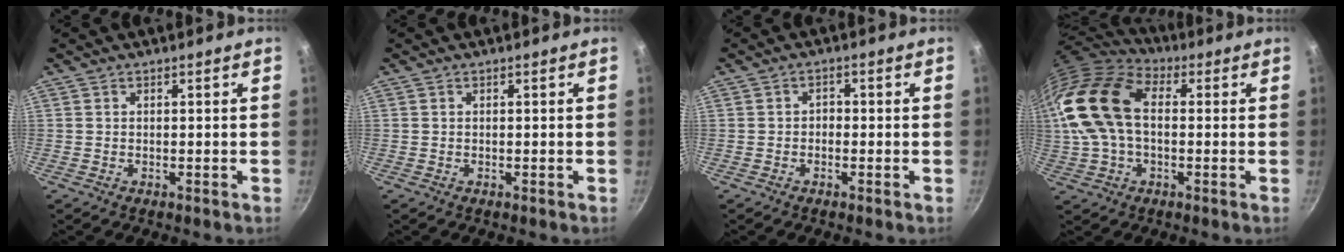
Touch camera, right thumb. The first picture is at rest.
{"total": 0.0}
{"total": 1.5, "force": [-0.6, 1.2, 0.7], "torque": [-0.006, 0.008, -0.013]}
{"total": 22.1, "force": [2.1, 14.1, 16.9], "torque": [-0.363, 0.033, 0.028]}